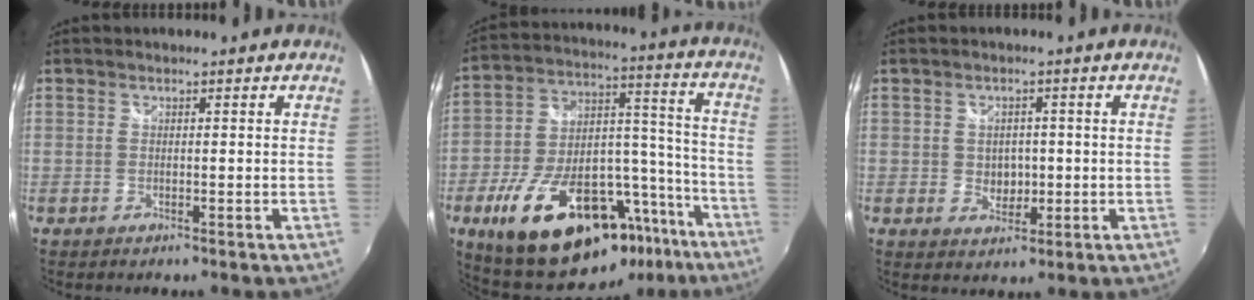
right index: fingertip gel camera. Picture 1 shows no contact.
{"total": 29.7, "force": [-18.2, 14.1, 18.8], "torque": [-0.312, 0.035, -0.250]}
{"total": 3.8, "force": [-0.2, 3.2, 2.1], "torque": [-0.032, 0.004, 0.001]}